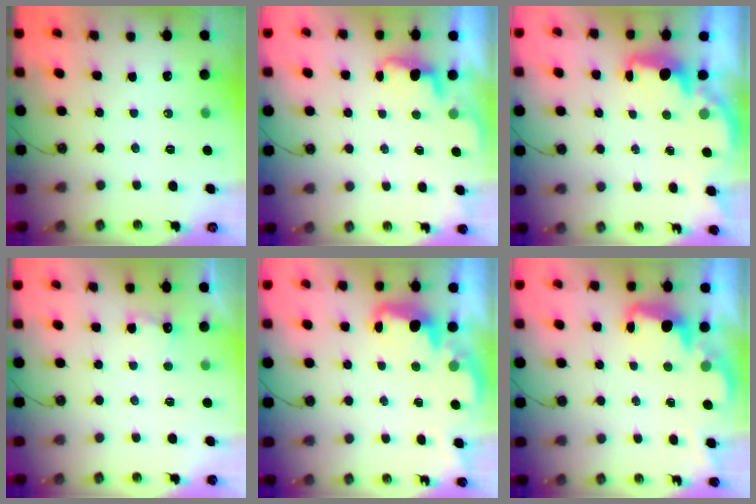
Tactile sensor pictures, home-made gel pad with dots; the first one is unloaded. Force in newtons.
{"total": 1.6, "press": 1.3, "slide": 0.8}
{"total": 2.9, "press": 2.8, "slide": 0.9}
{"total": 4.9, "press": 4.8, "slide": 1.0}
{"total": 2.6, "press": 2.6, "slide": 0.7}
{"total": 2.6, "press": 2.6, "slide": 0.6}